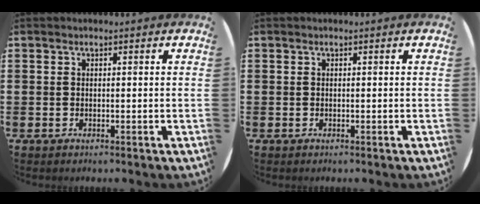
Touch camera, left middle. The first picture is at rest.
{"total": 0.0}